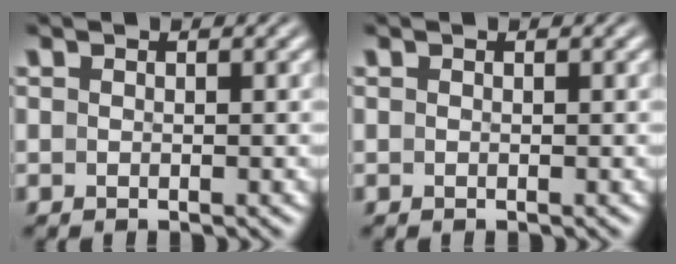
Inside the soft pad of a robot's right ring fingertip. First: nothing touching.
{"total": 0.0}